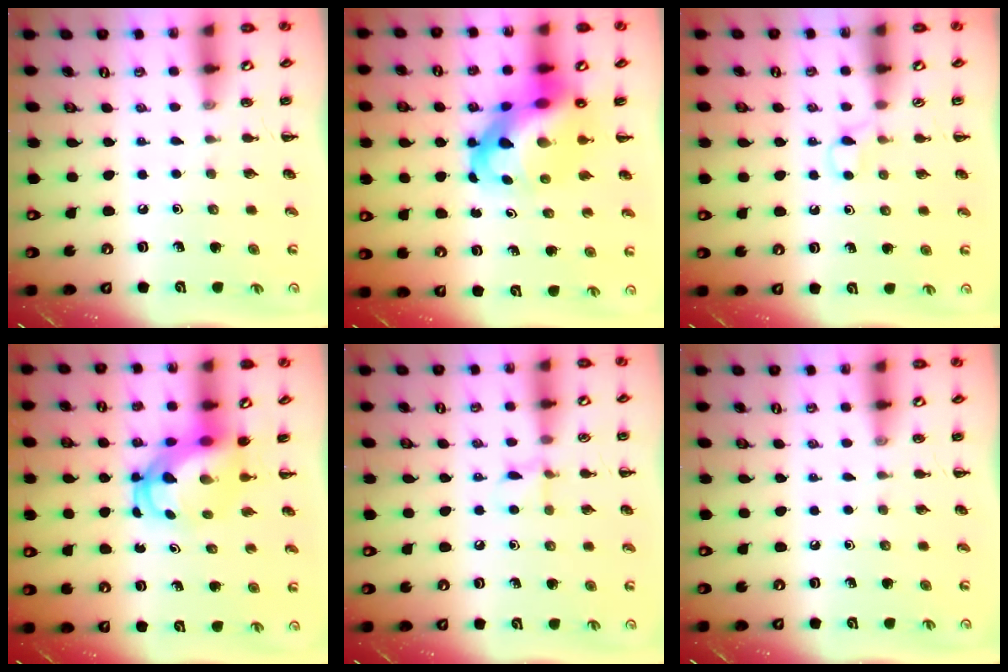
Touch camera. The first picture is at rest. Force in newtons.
{"total": 15.4, "press": 14.8, "slide": 4.3}
{"total": 2.6, "press": 2.5, "slide": 0.9}
{"total": 5.1, "press": 5.0, "slide": 0.5}
{"total": 6.1, "press": 5.8, "slide": 1.9}
{"total": 0.0}